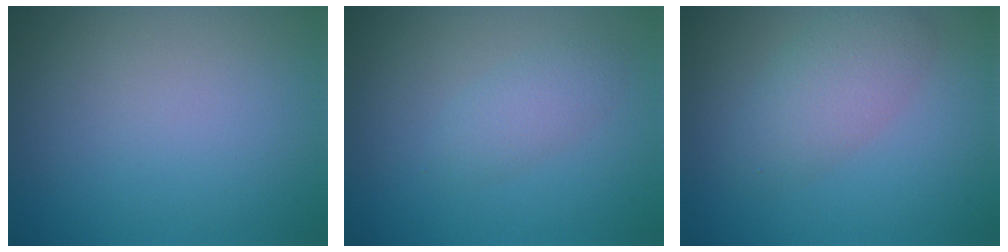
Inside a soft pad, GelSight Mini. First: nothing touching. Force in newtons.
{"total": 1.8, "press": 1.8, "slide": 0.1}
{"total": 3.6, "press": 3.6, "slide": 0.1}